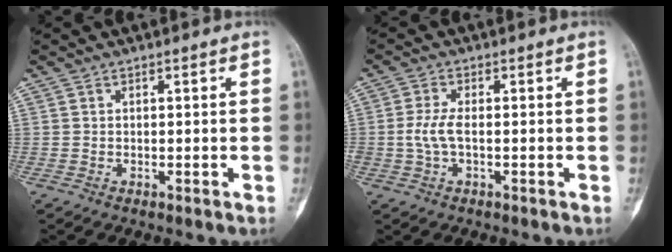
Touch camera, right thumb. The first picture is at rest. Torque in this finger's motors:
{"motor_torque": [-0.04, 0.22, 0.65, -0.02, 0.08]}